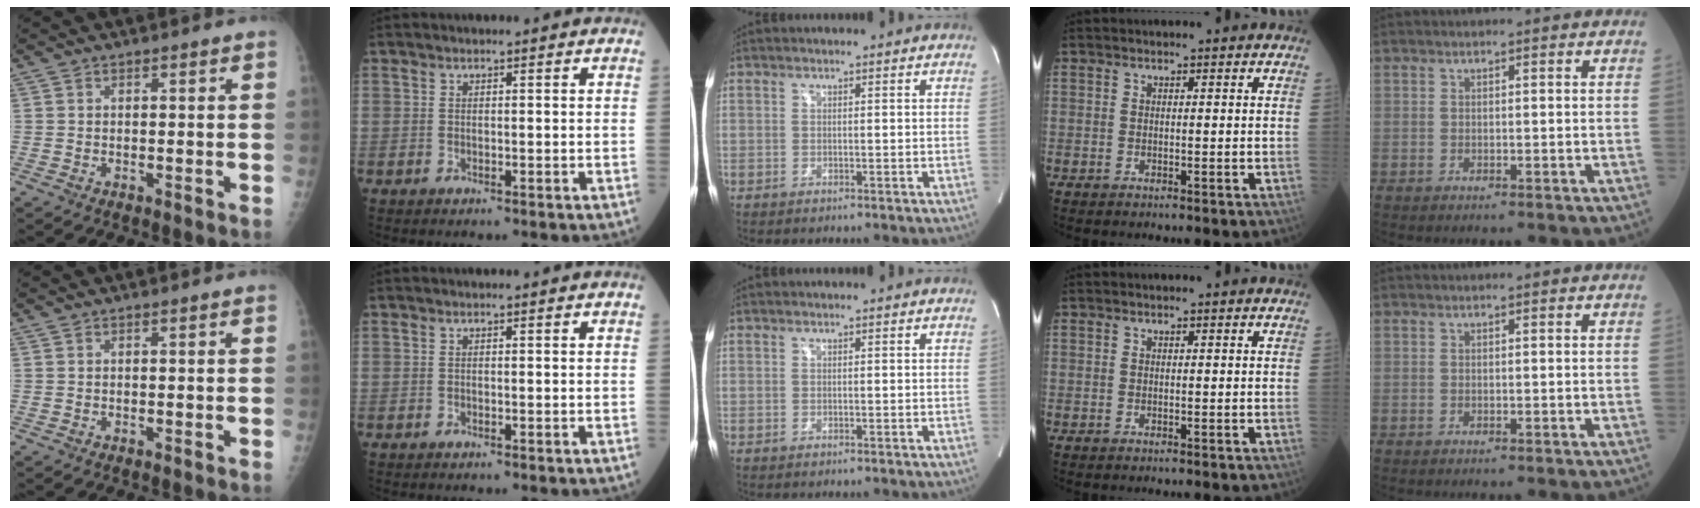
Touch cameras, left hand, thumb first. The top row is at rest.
{}